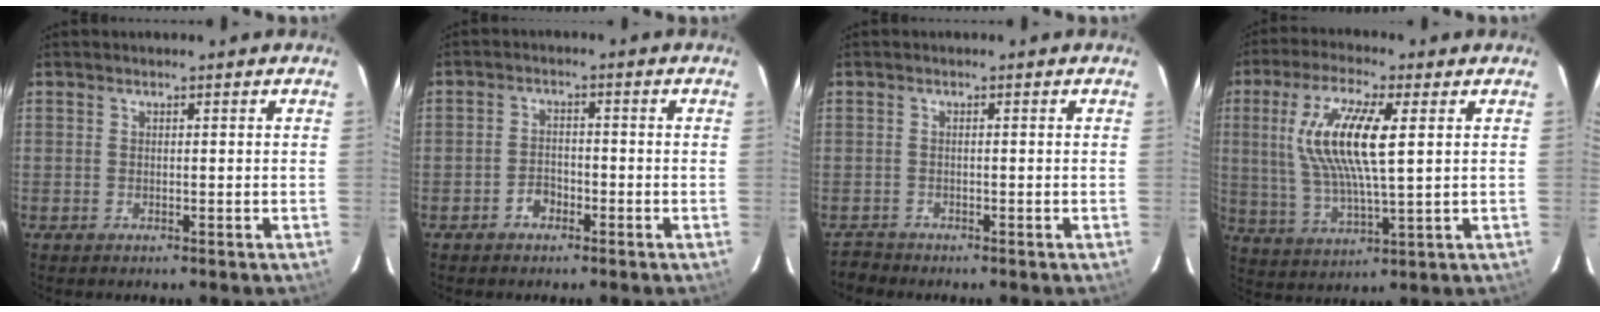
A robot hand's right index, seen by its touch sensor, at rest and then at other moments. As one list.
[{"total": 2.9, "force": [-1.8, 1.9, 1.1], "torque": [-0.023, 0.009, -0.030]}, {"total": 2.1, "force": [-1.8, 0.9, -0.5], "torque": [0.002, 0.004, -0.037]}, {"total": 14.2, "force": [3.3, 3.3, 13.4], "torque": [-0.262, 0.002, 0.068]}]